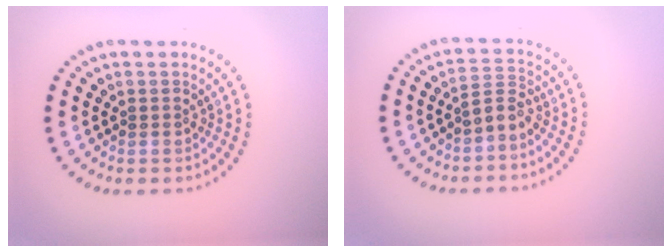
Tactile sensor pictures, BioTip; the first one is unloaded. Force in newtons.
{"total": 1.9, "press": 1.4, "slide": 1.3}